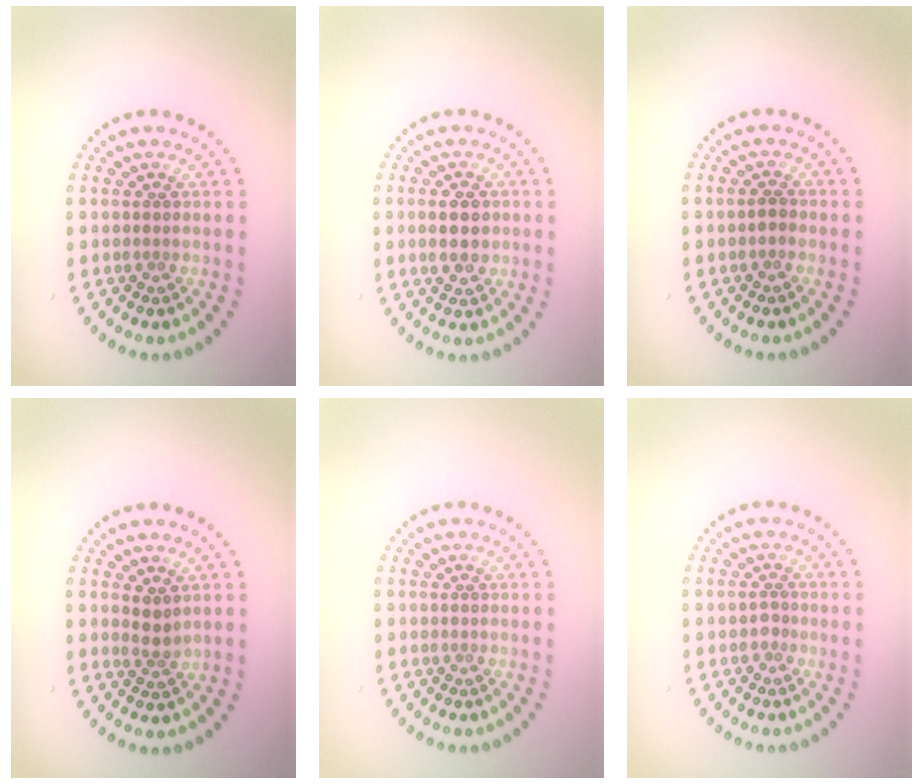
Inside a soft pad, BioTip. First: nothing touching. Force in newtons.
{"total": 3.0, "press": 3.0, "slide": 0.1}
{"total": 0.8, "press": 0.7, "slide": 0.4}
{"total": 1.5, "press": 1.2, "slide": 0.9}
{"total": 0.0}
{"total": 0.9, "press": 0.6, "slide": 0.6}